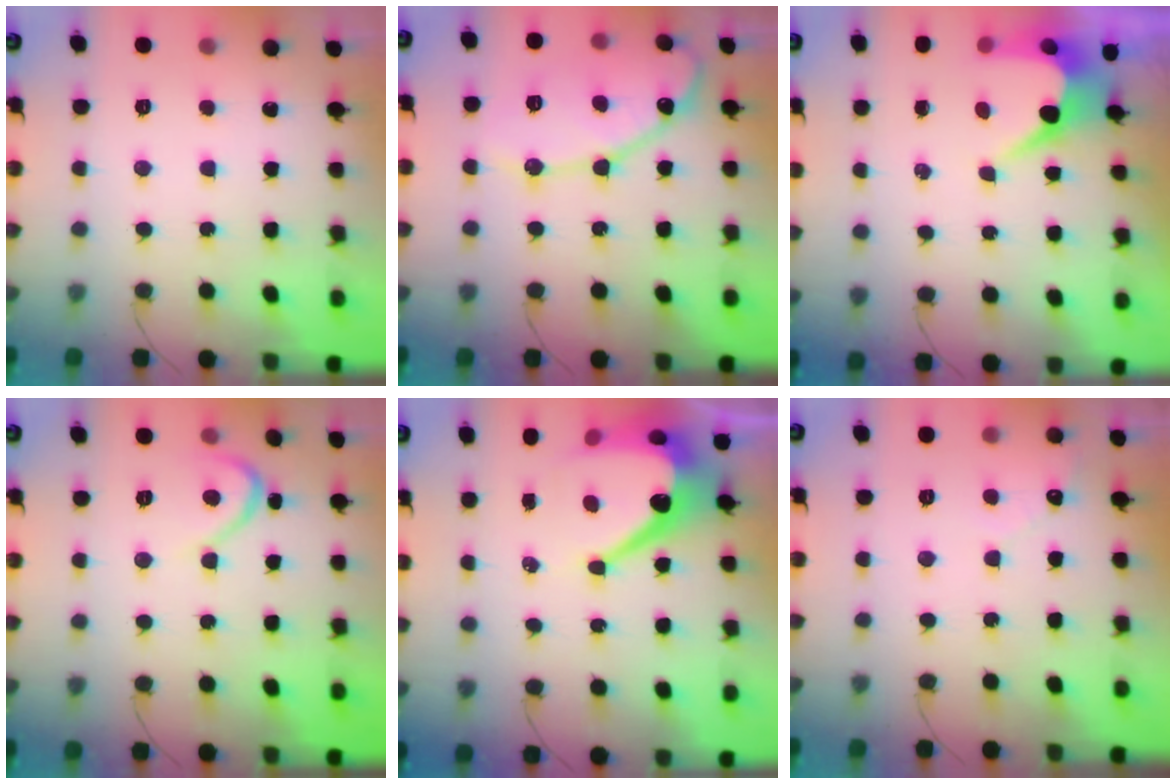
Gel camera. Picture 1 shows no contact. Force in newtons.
{"total": 14.7, "press": 14.6, "slide": 1.0}
{"total": 6.5, "press": 6.5, "slide": 0.5}
{"total": 3.1, "press": 3.1, "slide": 0.3}
{"total": 12.3, "press": 12.2, "slide": 0.7}
{"total": 2.2, "press": 2.2, "slide": 0.2}